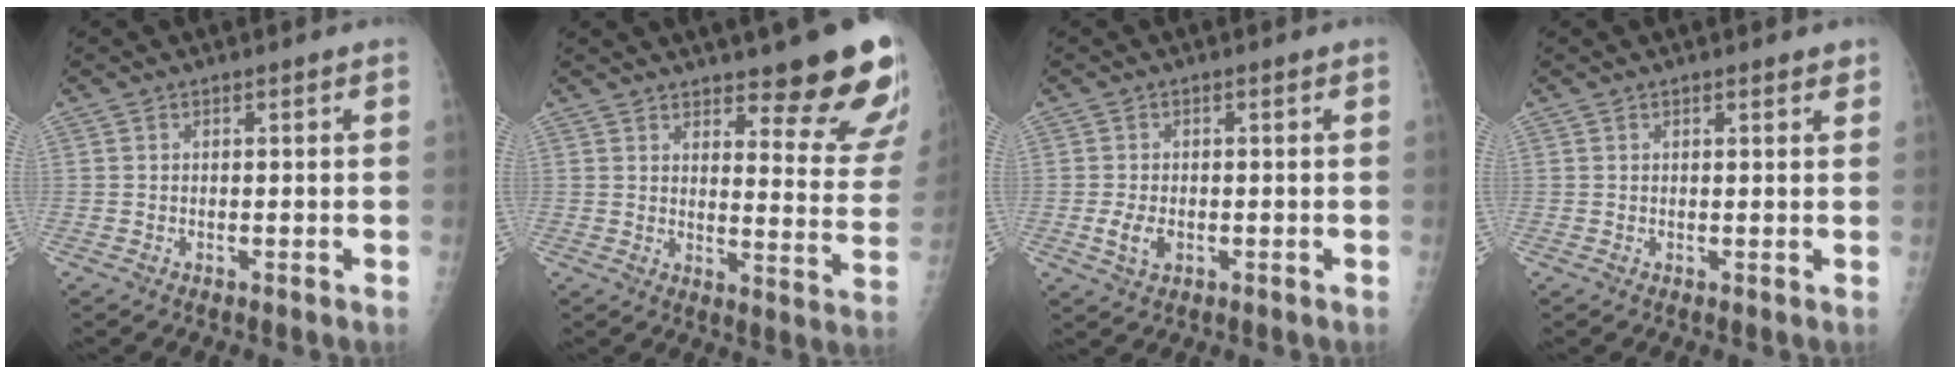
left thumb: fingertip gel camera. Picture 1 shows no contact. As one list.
[{"total": 17.7, "force": [12.4, 4.5, 11.7], "torque": [-0.108, -0.086, 0.153]}, {"total": 3.5, "force": [-0.8, 2.1, 2.7], "torque": [-0.055, -0.004, -0.012]}, {"total": 1.8, "force": [1.3, 0.6, 1.0], "torque": [-0.007, -0.003, 0.015]}]